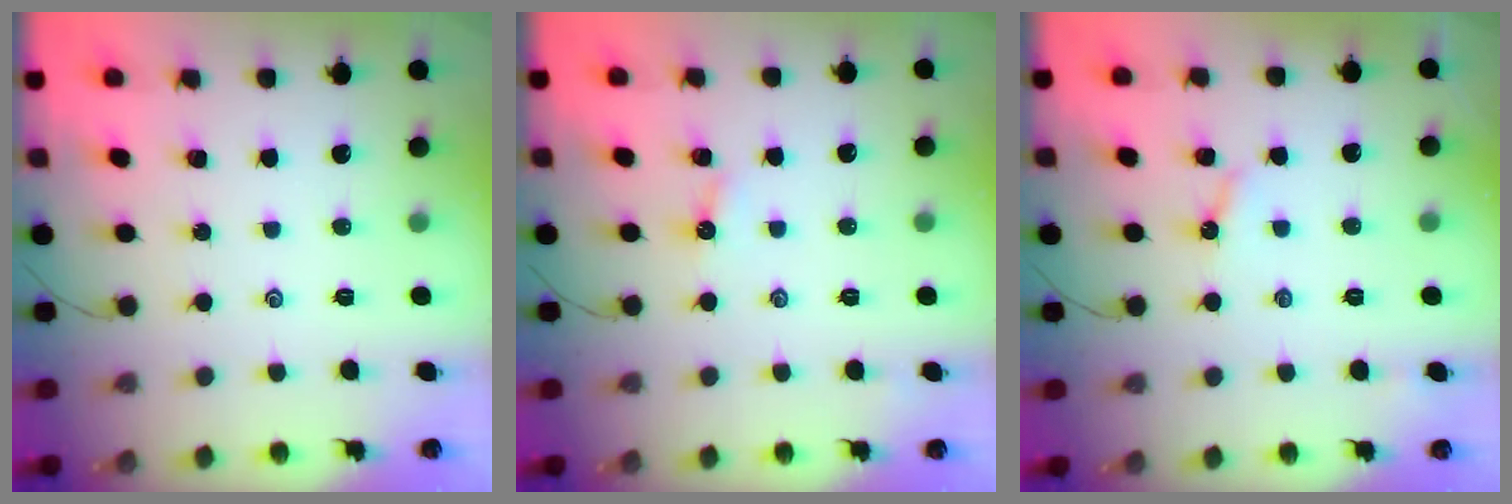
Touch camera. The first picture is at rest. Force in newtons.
{"total": 3.9, "press": 3.9, "slide": 0.5}
{"total": 3.5, "press": 3.5, "slide": 0.3}